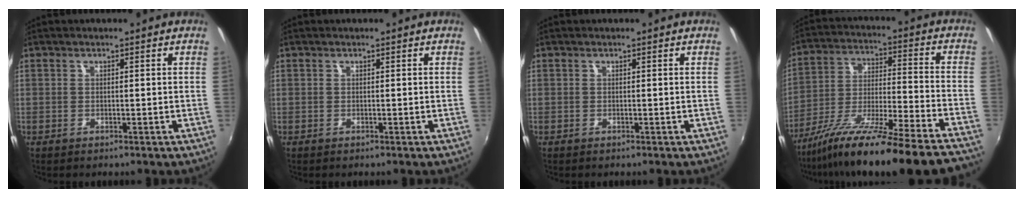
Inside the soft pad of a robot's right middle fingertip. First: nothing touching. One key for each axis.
{"total": 0.0}
{"total": 0.0}
{"total": 24.8, "fx": -21.0, "fy": -0.5, "fz": 13.2, "tx": -0.224, "ty": -0.070, "tz": -0.328}